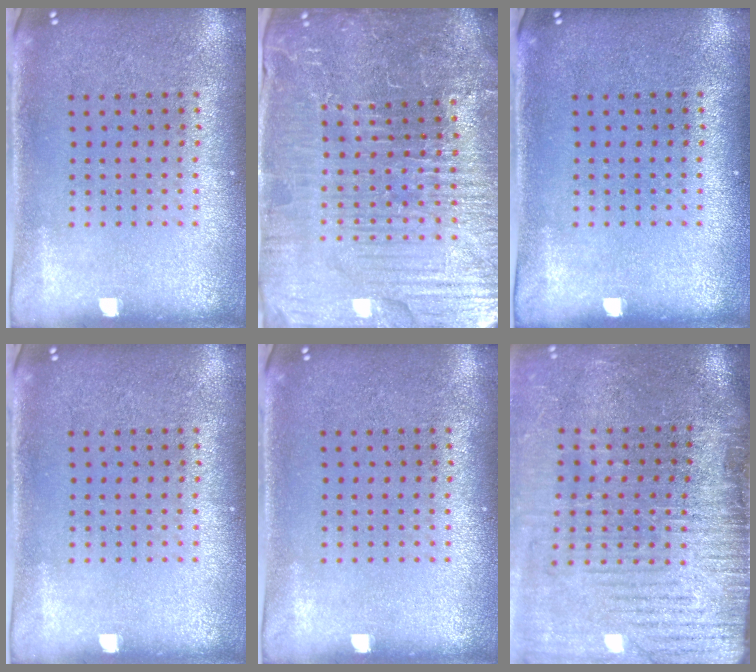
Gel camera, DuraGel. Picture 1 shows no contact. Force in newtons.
{"total": 5.9, "press": 5.4, "slide": 2.4}
{"total": 0.0}
{"total": 0.0}
{"total": 0.0}
{"total": 4.4, "press": 3.7, "slide": 2.3}